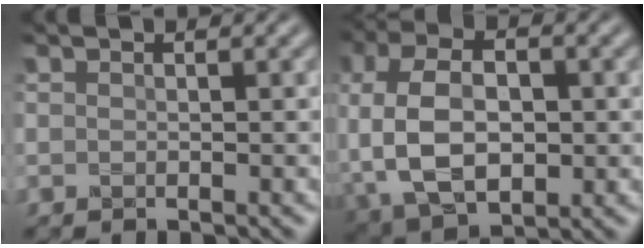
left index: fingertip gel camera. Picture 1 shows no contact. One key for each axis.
{"total": 9.4, "fx": -0.6, "fy": 6.2, "fz": 7.1, "tx": -0.165, "ty": 0.001, "tz": -0.012}